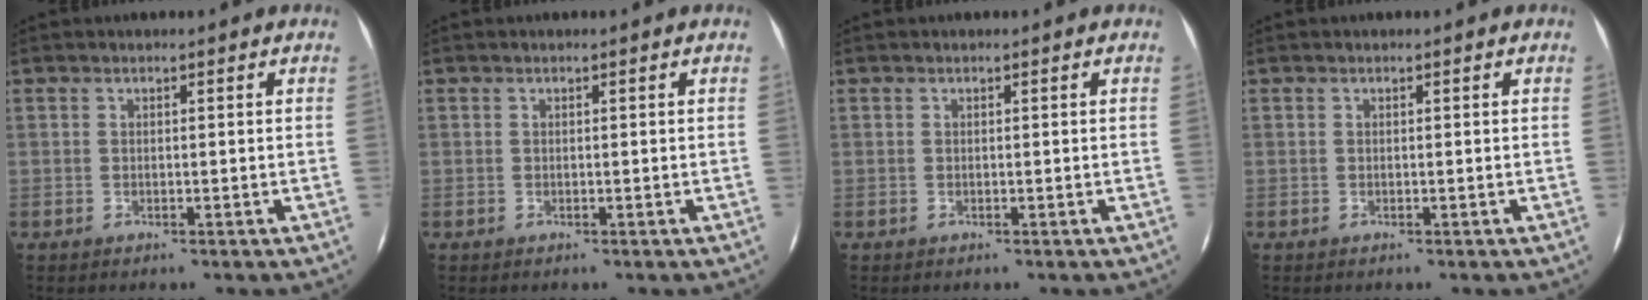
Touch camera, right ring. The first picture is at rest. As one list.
[{"total": 0.0}, {"total": 0.0}, {"total": 0.0}]